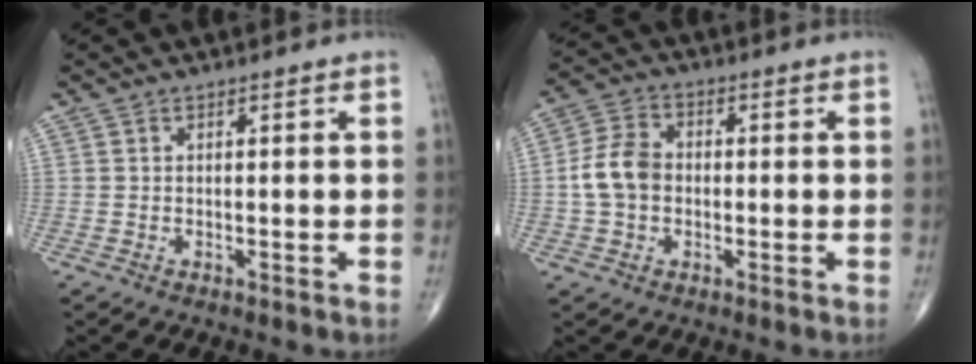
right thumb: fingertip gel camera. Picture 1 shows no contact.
{"total": 7.5, "force": [-0.6, 5.6, 4.9], "torque": [-0.092, 0.022, -0.020]}